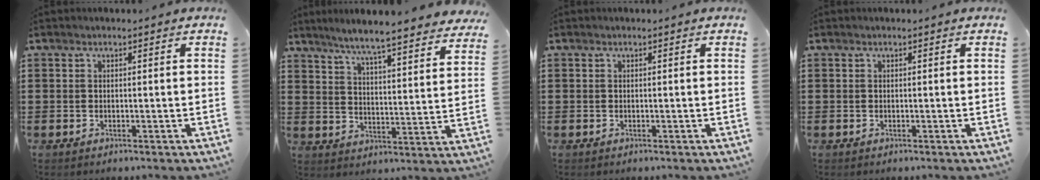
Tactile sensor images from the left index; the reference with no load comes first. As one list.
[{"total": 5.7, "force": [5.2, -0.7, 2.3], "torque": [-0.070, -0.040, 0.083]}, {"total": 0.0}, {"total": 0.0}]